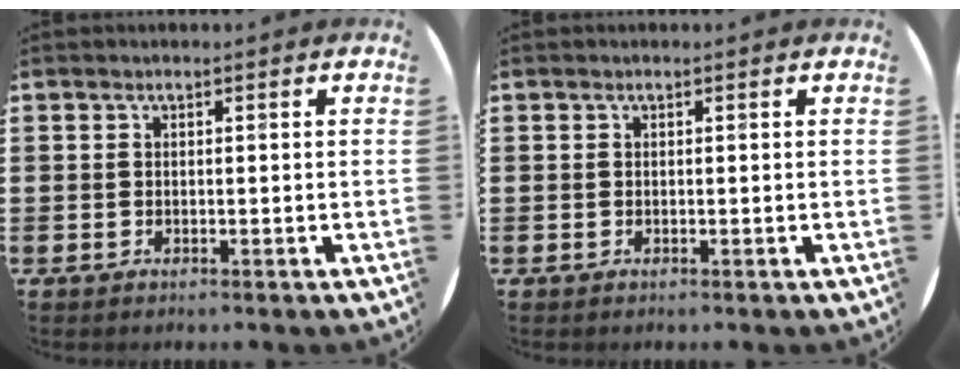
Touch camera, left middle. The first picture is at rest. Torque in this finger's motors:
{"motor_torque": [0.00, -0.04, 0.01, -0.01]}